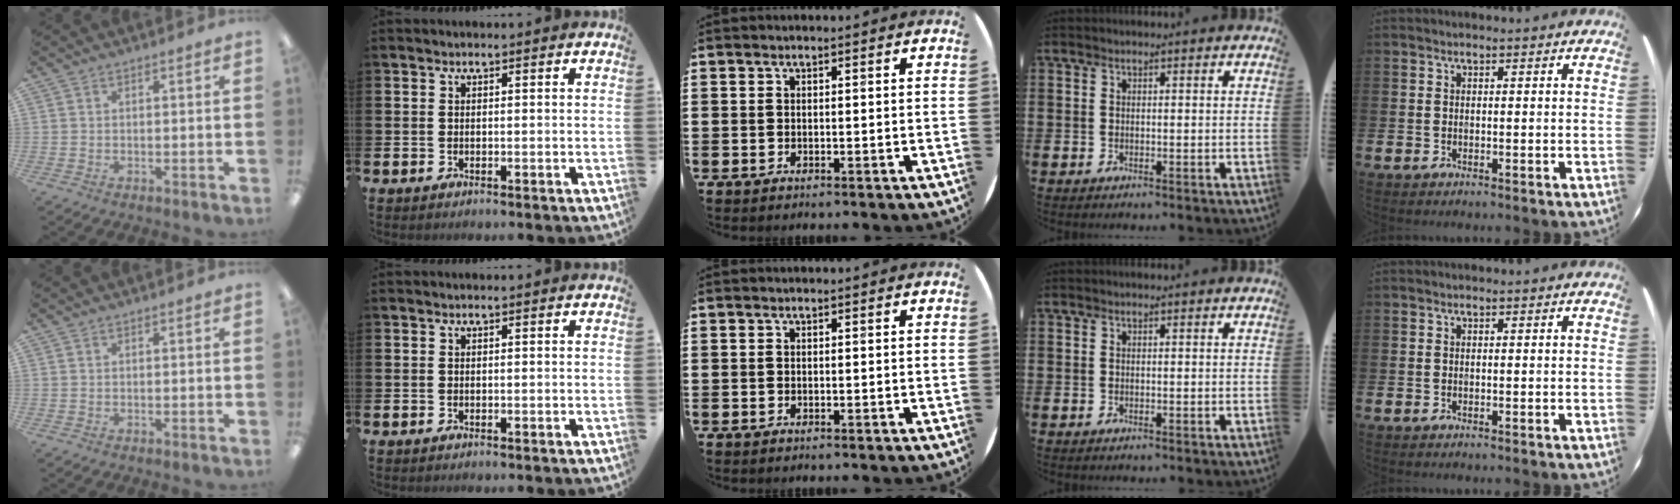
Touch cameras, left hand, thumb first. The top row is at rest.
{}